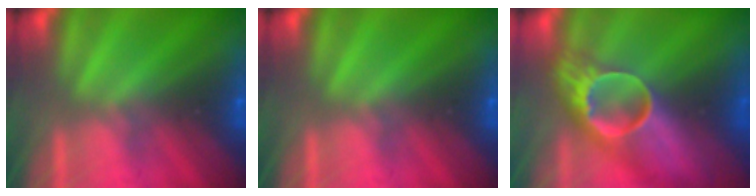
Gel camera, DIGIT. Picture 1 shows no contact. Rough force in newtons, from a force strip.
{"total": 0.0}
{"total": 8.3}